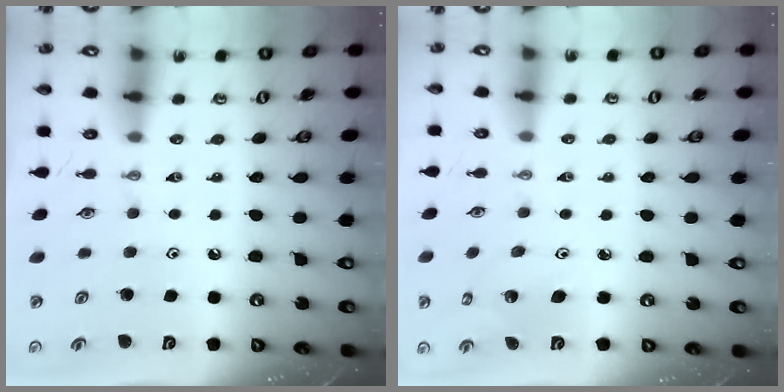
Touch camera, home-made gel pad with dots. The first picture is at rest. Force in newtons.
{"total": 2.1, "press": 2.1, "slide": 0.1}